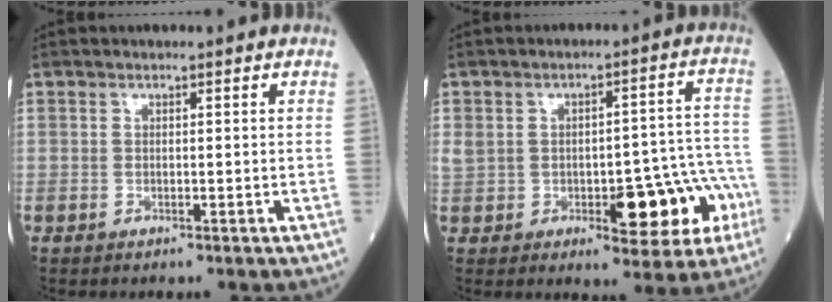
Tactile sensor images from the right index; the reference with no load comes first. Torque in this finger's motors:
{"motor_torque": [1.11, -0.29, 0.21, 0.11]}